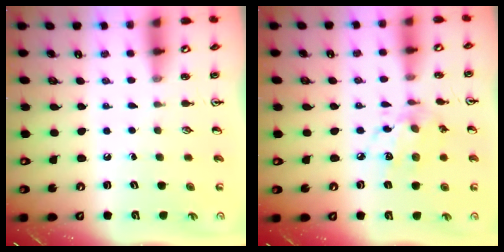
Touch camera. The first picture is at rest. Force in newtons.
{"total": 10.0, "press": 10.0, "slide": 0.5}